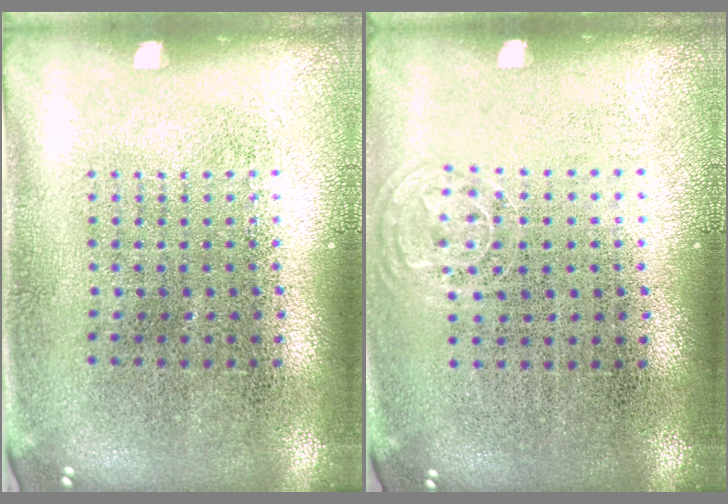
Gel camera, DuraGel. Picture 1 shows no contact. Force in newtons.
{"total": 0.6, "press": 0.6, "slide": 0.3}